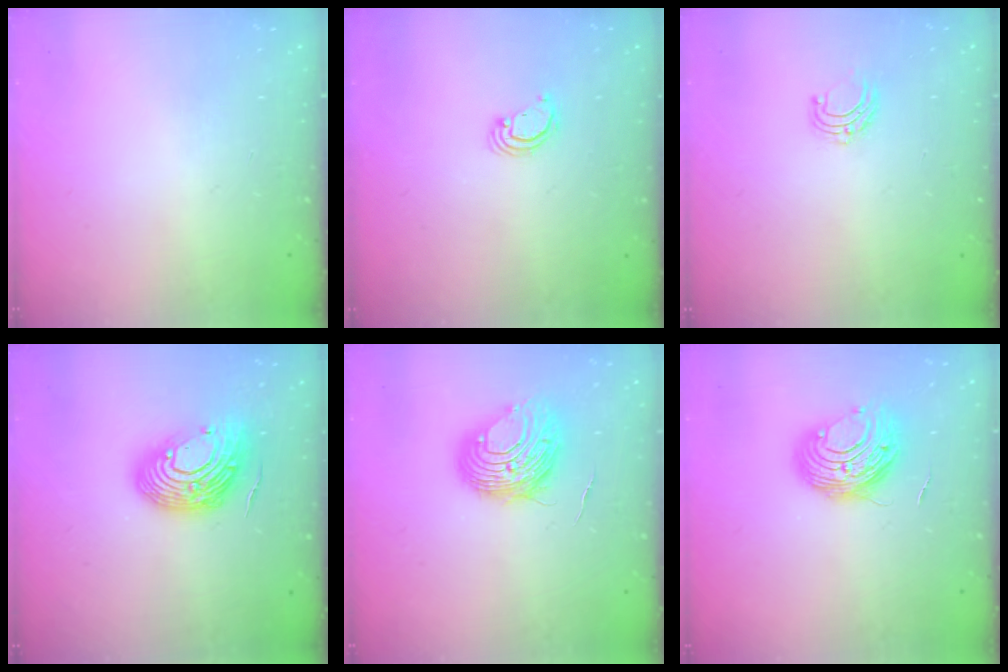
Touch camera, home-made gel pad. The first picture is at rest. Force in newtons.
{"total": 2.6, "press": 2.6, "slide": 0.2}
{"total": 5.3, "press": 5.3, "slide": 0.5}
{"total": 15.1, "press": 15.0, "slide": 1.9}
{"total": 9.5, "press": 9.5, "slide": 1.0}
{"total": 9.6, "press": 9.5, "slide": 1.2}